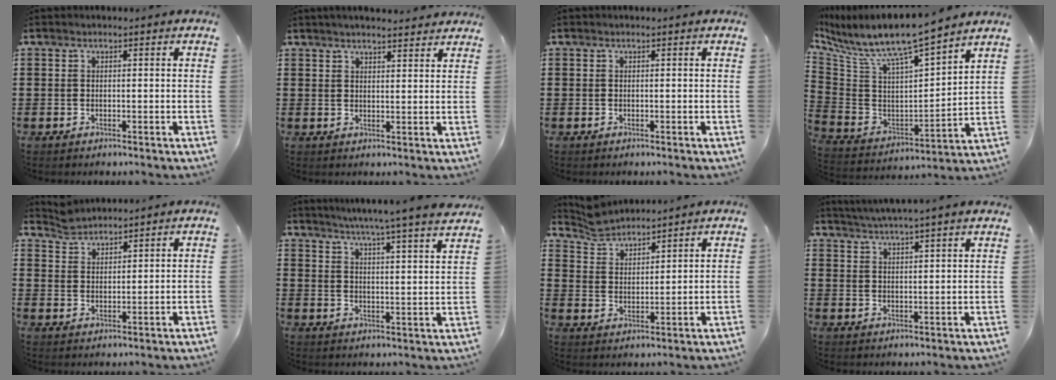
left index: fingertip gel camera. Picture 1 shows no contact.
{"total": 2.7, "force": [2.6, 0.0, 0.6], "torque": [-0.018, -0.005, 0.049]}
{"total": 0.0}
{"total": 8.0, "force": [7.0, 0.7, 3.8], "torque": [-0.110, -0.060, 0.112]}
{"total": 2.9, "force": [2.8, 0.3, -0.4], "torque": [-0.002, -0.004, 0.056]}
{"total": 5.0, "force": [4.5, -1.3, 1.6], "torque": [-0.049, -0.037, 0.072]}
{"total": 4.4, "force": [4.2, 0.9, 0.2], "torque": [-0.023, -0.010, 0.079]}
{"total": 3.6, "force": [3.4, -1.0, 0.6], "torque": [-0.023, -0.018, 0.059]}